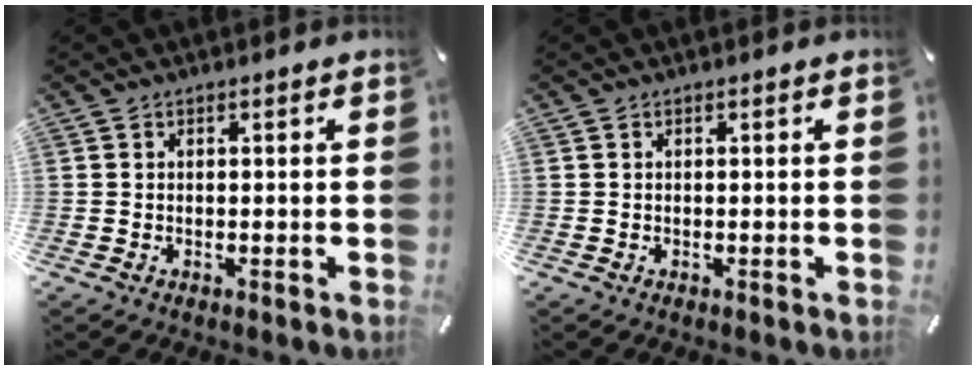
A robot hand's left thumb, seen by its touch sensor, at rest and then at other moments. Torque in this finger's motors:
{"motor_torque": [-0.01, 0.00, -0.08, 0.03, 0.00]}